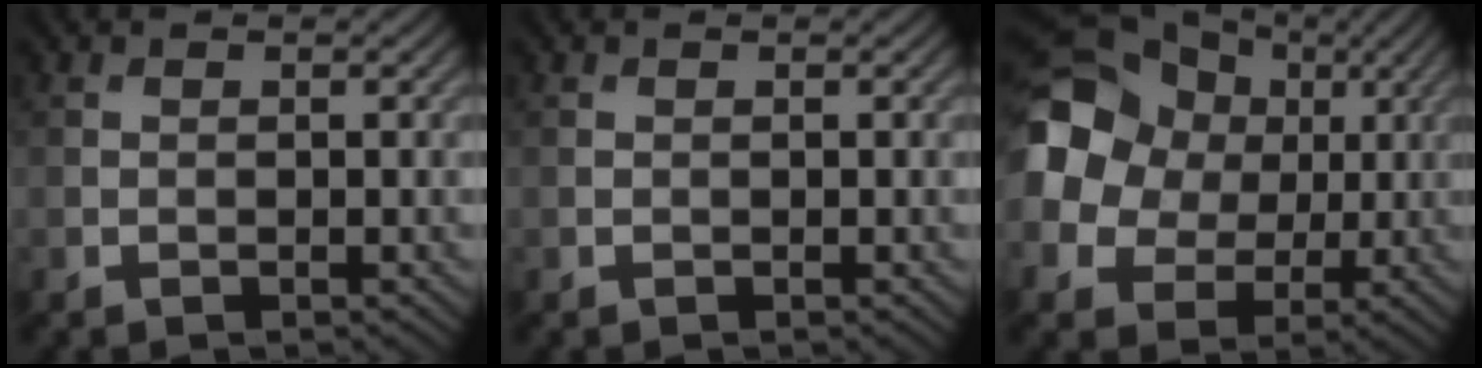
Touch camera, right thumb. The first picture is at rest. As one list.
[{"total": 0.0}, {"total": 16.1, "force": [3.5, 13.8, 7.5], "torque": [-0.242, 0.024, 0.056]}]